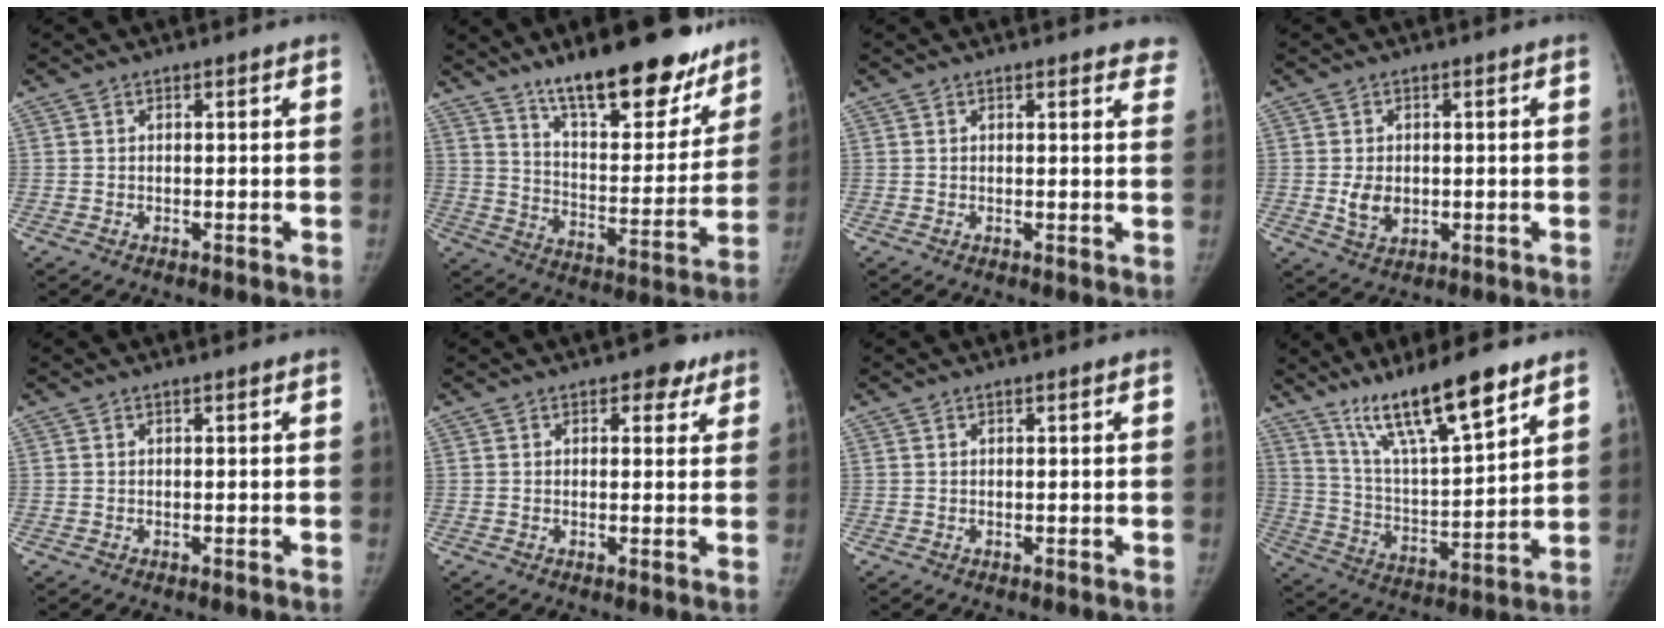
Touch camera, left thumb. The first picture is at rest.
{"total": 23.1, "force": [16.9, 7.8, 13.6], "torque": [-0.145, -0.099, 0.259]}
{"total": 3.8, "force": [3.4, 1.4, 1.1], "torque": [0.019, -0.013, 0.021]}
{"total": 4.8, "force": [-0.3, 3.5, 3.2], "torque": [-0.044, -0.005, 0.003]}
{"total": 0.0}
{"total": 3.3, "force": [1.9, 2.2, 1.5], "torque": [0.007, -0.006, 0.020]}
{"total": 0.0}
{"total": 16.9, "force": [11.8, 2.9, 11.8], "torque": [-0.191, -0.065, 0.220]}